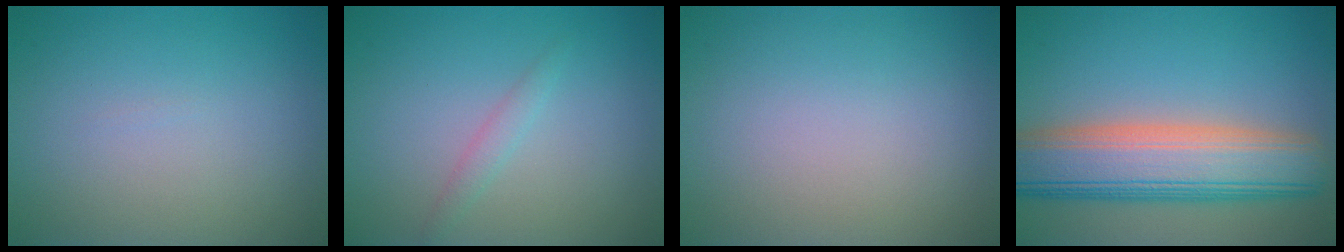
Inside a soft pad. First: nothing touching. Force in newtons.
{"total": 1.1, "press": 1.1, "slide": 0.0}
{"total": 0.0}
{"total": 9.7, "press": 9.7, "slide": 0.6}